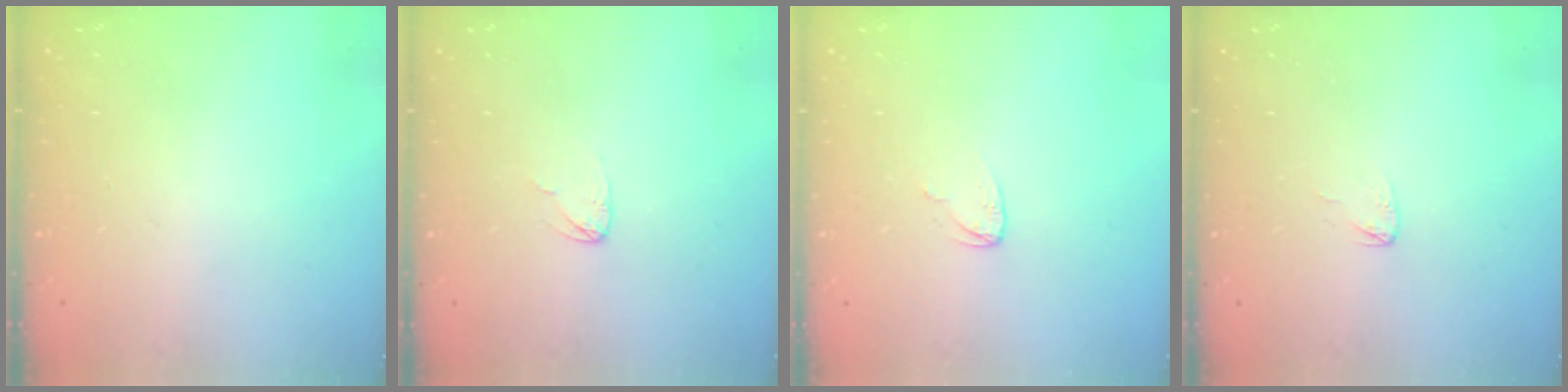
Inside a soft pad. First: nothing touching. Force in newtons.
{"total": 3.3, "press": 3.3, "slide": 0.1}
{"total": 3.0, "press": 3.0, "slide": 0.3}
{"total": 2.9, "press": 2.9, "slide": 0.2}